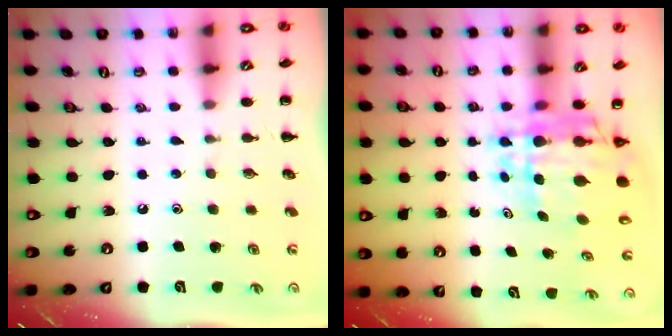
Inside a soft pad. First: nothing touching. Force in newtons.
{"total": 9.9, "press": 9.5, "slide": 2.7}